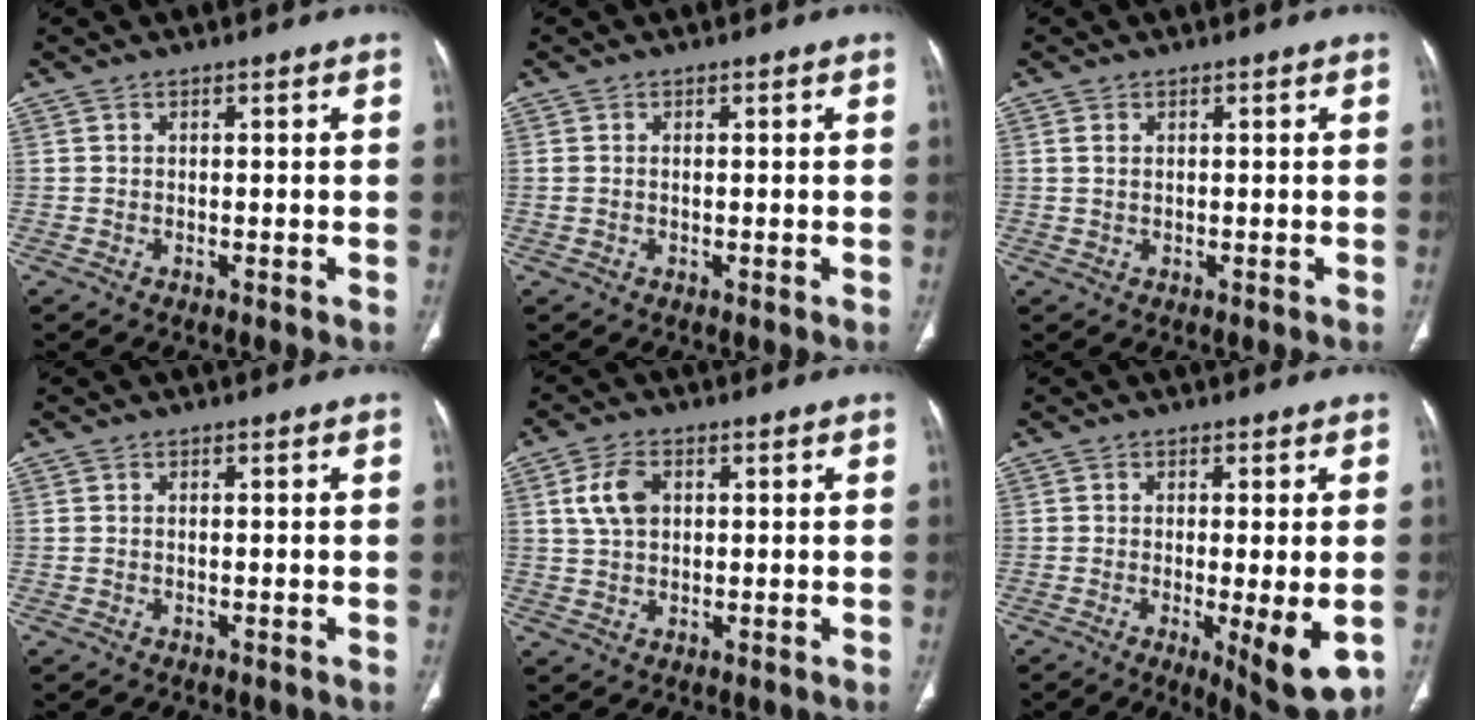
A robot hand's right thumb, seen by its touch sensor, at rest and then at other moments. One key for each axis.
{"total": 1.1, "fx": 0.1, "fy": 0.7, "fz": 0.9, "tx": -0.030, "ty": 0.011, "tz": 0.007}
{"total": 1.2, "fx": 0.4, "fy": 0.7, "fz": 0.9, "tx": -0.021, "ty": -0.002, "tz": 0.011}
{"total": 0.6, "fx": 0.1, "fy": 0.3, "fz": 0.4, "tx": -0.017, "ty": 0.009, "tz": 0.007}
{"total": 5.9, "fx": 1.7, "fy": 3.8, "fz": 4.1, "tx": -0.077, "ty": 0.002, "tz": 0.032}
{"total": 9.4, "fx": -2.1, "fy": 2.0, "fz": 8.9, "tx": -0.131, "ty": -0.028, "tz": -0.029}